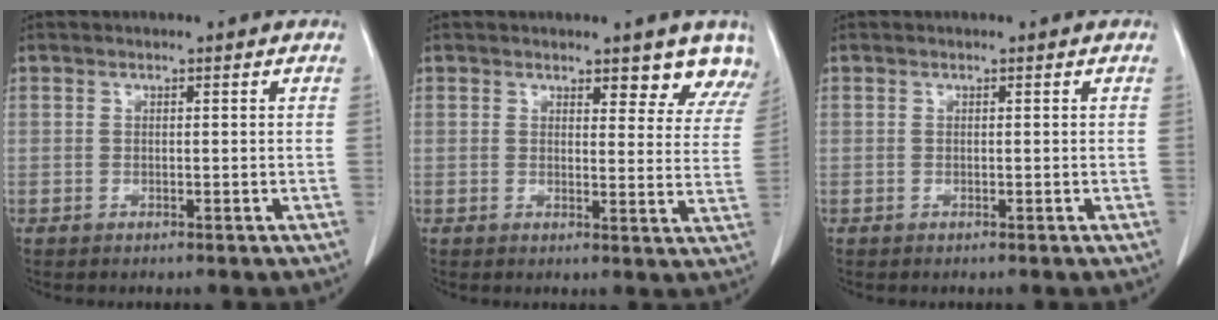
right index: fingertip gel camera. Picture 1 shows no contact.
{"total": 6.8, "force": [6.1, 2.2, 2.2], "torque": [0.003, -0.021, 0.050]}
{"total": 0.0}